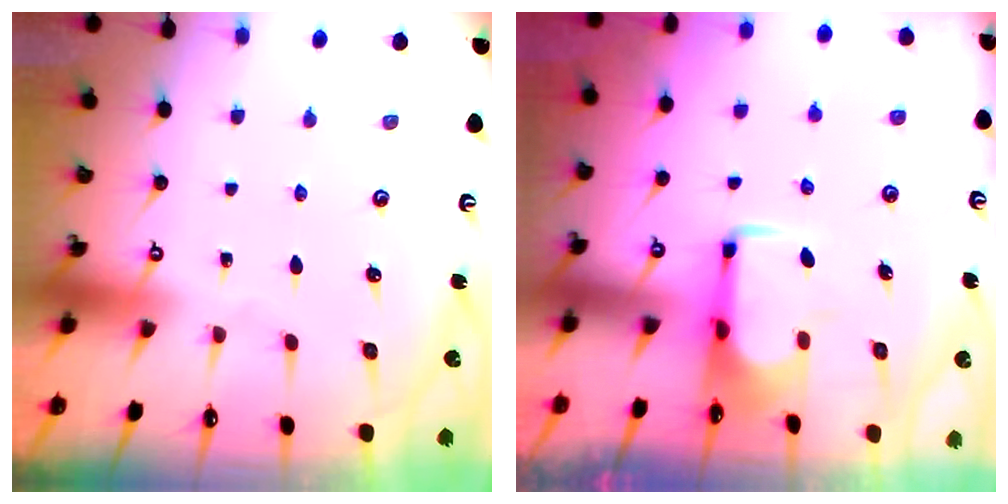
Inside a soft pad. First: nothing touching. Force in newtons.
{"total": 1.5, "press": 1.5, "slide": 0.5}